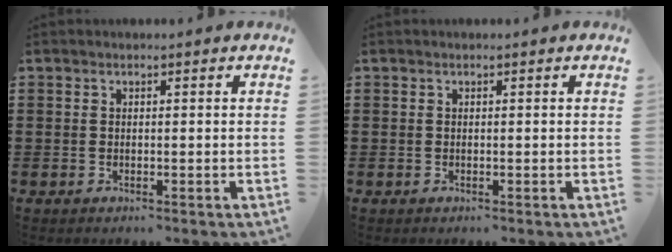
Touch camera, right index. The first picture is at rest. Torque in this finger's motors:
{"motor_torque": [2.14, 0.00, -0.01, 0.01]}